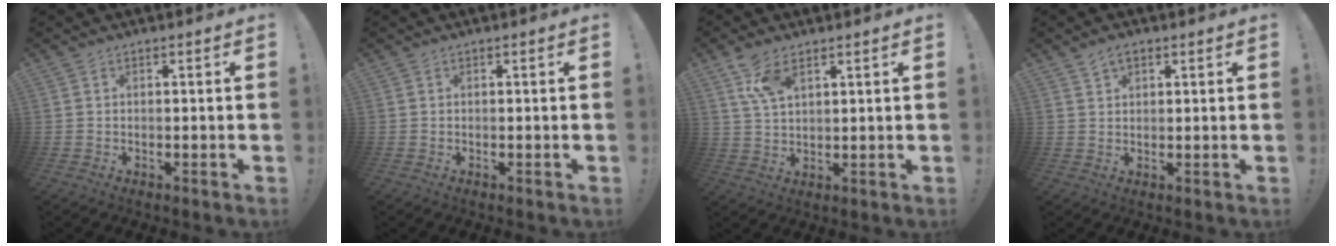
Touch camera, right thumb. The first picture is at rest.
{"total": 0.0}
{"total": 7.8, "force": [4.8, 3.1, 5.3], "torque": [-0.093, -0.017, 0.089]}
{"total": 3.0, "force": [2.0, 1.6, 1.6], "torque": [-0.020, -0.008, 0.033]}